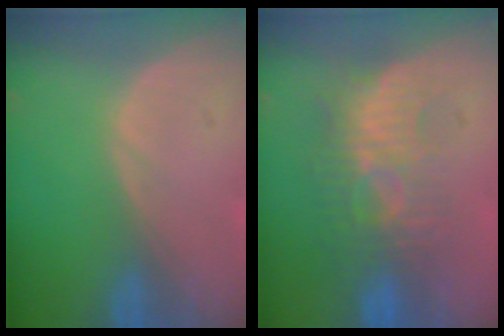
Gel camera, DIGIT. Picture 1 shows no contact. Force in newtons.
{"total": 9.3, "press": 8.5, "slide": 3.8}